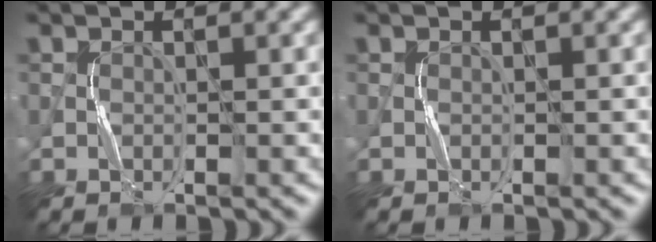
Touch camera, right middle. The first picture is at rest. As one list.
[{"total": 0.0}]